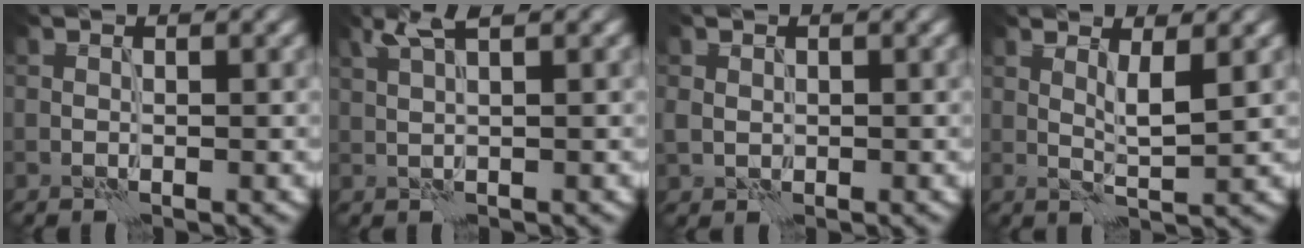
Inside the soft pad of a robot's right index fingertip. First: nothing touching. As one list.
[{"total": 2.6, "force": [1.5, 0.2, 2.1], "torque": [-0.041, 0.004, 0.030]}, {"total": 1.3, "force": [0.3, 1.1, 0.6], "torque": [-0.013, -0.001, 0.006]}, {"total": 2.0, "force": [1.0, 0.1, 1.8], "torque": [-0.033, -0.004, 0.019]}]